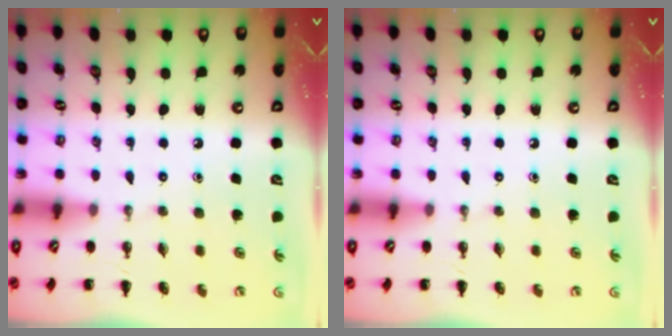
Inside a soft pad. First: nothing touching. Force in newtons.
{"total": 0.0}